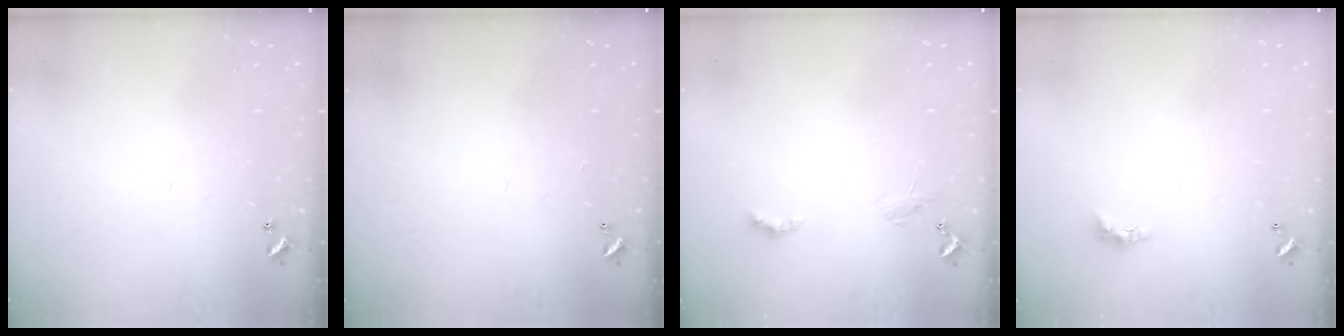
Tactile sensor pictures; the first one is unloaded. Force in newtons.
{"total": 2.9, "press": 2.9, "slide": 0.1}
{"total": 1.1, "press": 1.1, "slide": 0.4}
{"total": 1.3, "press": 1.2, "slide": 0.5}